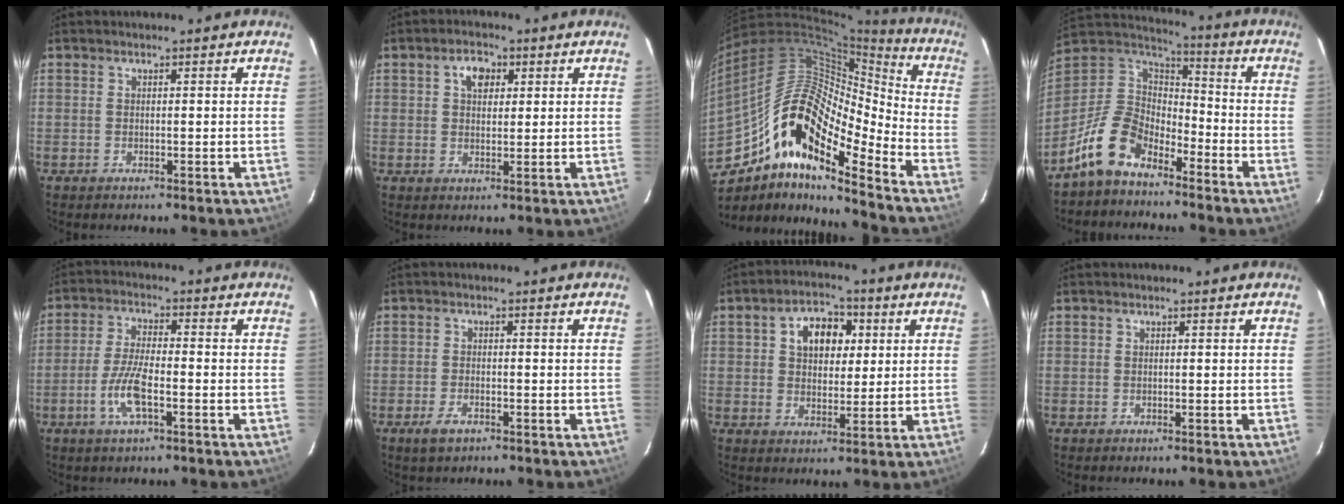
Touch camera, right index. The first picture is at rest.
{"total": 4.1, "force": [1.5, 2.8, 2.6], "torque": [-0.039, 0.013, 0.027]}
{"total": 20.1, "force": [-11.6, 6.4, 15.2], "torque": [-0.248, -0.010, -0.228]}
{"total": 13.3, "force": [-8.8, 7.3, 6.7], "torque": [-0.155, 0.022, -0.169]}
{"total": 7.4, "force": [-2.9, 1.9, 6.5], "torque": [-0.139, 0.001, -0.059]}
{"total": 3.2, "force": [-2.0, 1.5, 2.1], "torque": [-0.048, -0.004, -0.036]}
{"total": 8.8, "force": [2.7, 6.1, 5.7], "torque": [-0.096, 0.027, 0.046]}
{"total": 0.7, "force": [0.0, 0.7, -0.1], "torque": [0.002, 0.003, 0.001]}